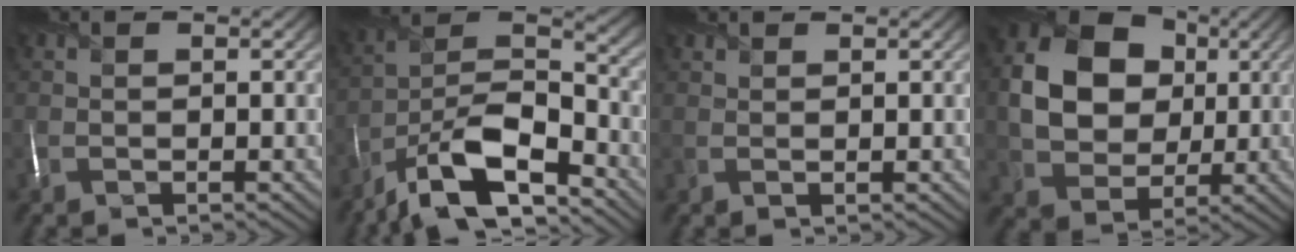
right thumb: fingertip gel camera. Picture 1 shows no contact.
{"total": 13.4, "force": [-9.4, 4.5, 8.4], "torque": [-0.157, -0.001, -0.191]}
{"total": 1.3, "force": [1.2, 0.3, 0.3], "torque": [-0.013, 0.003, 0.031]}
{"total": 11.9, "force": [1.4, 9.5, 7.1], "torque": [-0.152, 0.004, 0.016]}